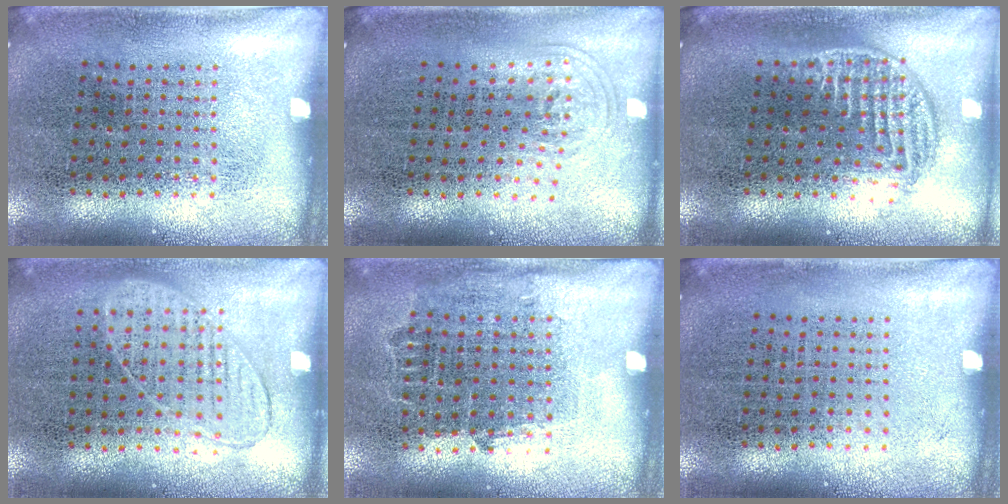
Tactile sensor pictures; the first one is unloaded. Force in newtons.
{"total": 0.9, "press": 0.7, "slide": 0.6}
{"total": 1.3, "press": 1.1, "slide": 0.7}
{"total": 0.9, "press": 0.9, "slide": 0.3}
{"total": 0.8, "press": 0.7, "slide": 0.4}
{"total": 0.0}